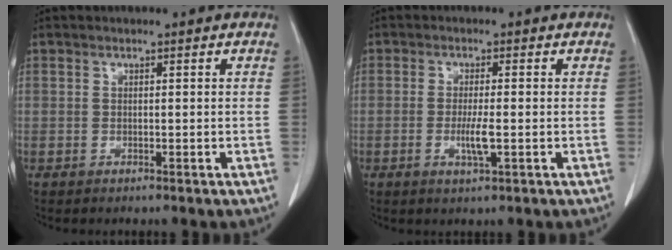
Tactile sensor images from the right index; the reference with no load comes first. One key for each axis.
{"total": 3.5, "fx": -0.9, "fy": 0.3, "fz": 3.4, "tx": -0.068, "ty": -0.006, "tz": -0.016}